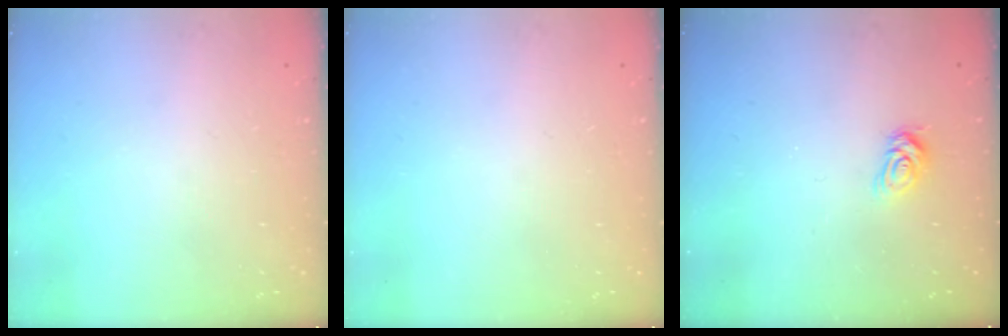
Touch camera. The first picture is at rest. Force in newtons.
{"total": 0.0}
{"total": 5.7, "press": 5.7, "slide": 0.6}